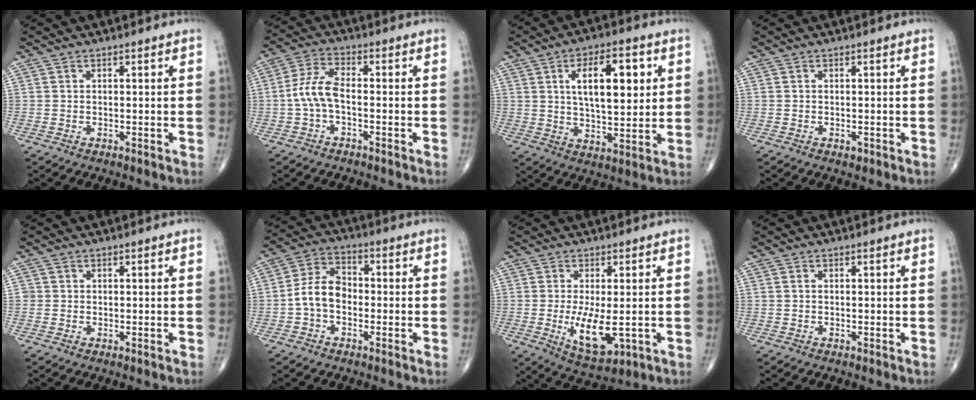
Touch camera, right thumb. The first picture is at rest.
{"total": 6.3, "force": [-1.3, 2.9, 5.4], "torque": [-0.119, 0.021, -0.033]}
{"total": 13.7, "force": [3.7, 6.1, 11.7], "torque": [-0.160, -0.012, 0.062]}
{"total": 0.6, "force": [-0.3, 0.4, 0.3], "torque": [0.001, 0.000, -0.001]}
{"total": 0.8, "force": [-0.1, 0.8, 0.1], "torque": [0.004, 0.004, -0.004]}
{"total": 7.7, "force": [-1.6, 5.3, 5.4], "torque": [-0.091, 0.031, -0.043]}
{"total": 8.5, "force": [-1.2, 3.4, 7.7], "torque": [-0.131, -0.022, -0.008]}
{"total": 0.0}